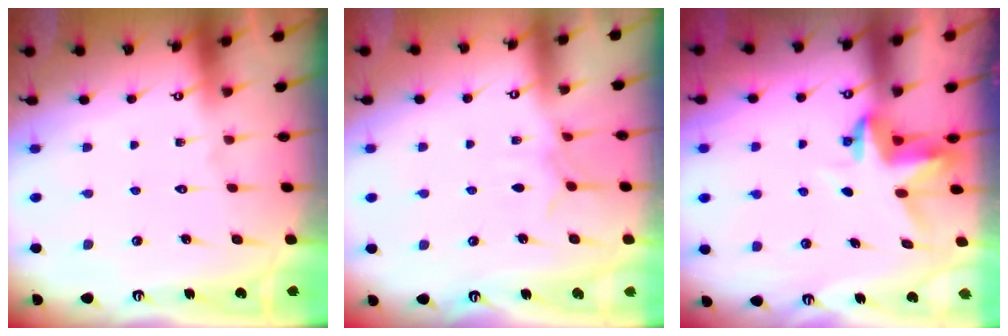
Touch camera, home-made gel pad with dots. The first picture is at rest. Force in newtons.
{"total": 3.9, "press": 3.9, "slide": 0.2}
{"total": 3.9, "press": 3.9, "slide": 0.3}